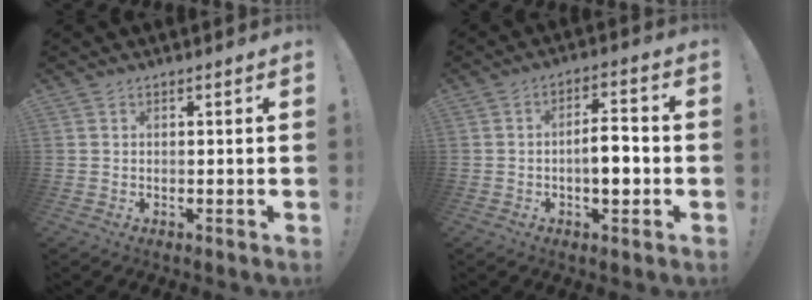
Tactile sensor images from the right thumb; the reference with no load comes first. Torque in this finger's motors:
{"motor_torque": [0.01, 0.26, 0.07, 0.17, 0.10]}